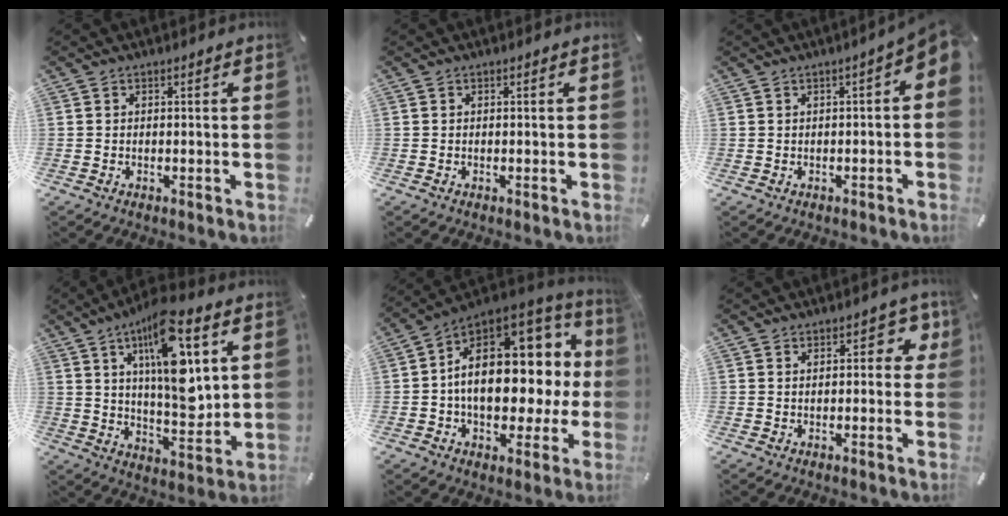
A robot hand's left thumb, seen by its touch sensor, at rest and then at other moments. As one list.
[{"total": 0.0}, {"total": 3.9, "force": [0.1, 1.3, 3.6], "torque": [-0.058, 0.003, 0.001]}, {"total": 18.4, "force": [7.4, 7.3, 15.1], "torque": [-0.257, -0.033, 0.113]}, {"total": 19.3, "force": [2.4, 12.9, 14.1], "torque": [-0.205, -0.028, 0.049]}, {"total": 5.5, "force": [2.0, 2.9, 4.2], "torque": [-0.050, -0.004, 0.027]}]